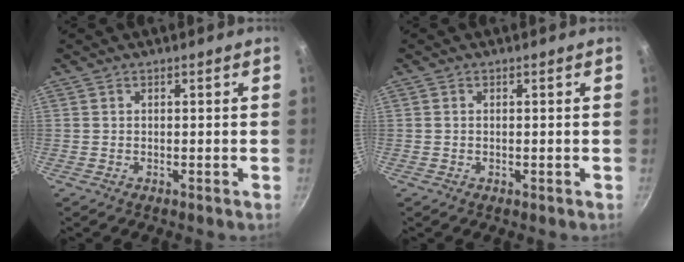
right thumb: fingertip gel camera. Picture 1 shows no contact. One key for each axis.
{"total": 0.5, "fx": 0.0, "fy": 0.3, "fz": 0.4, "tx": -0.007, "ty": 0.001, "tz": -0.001}